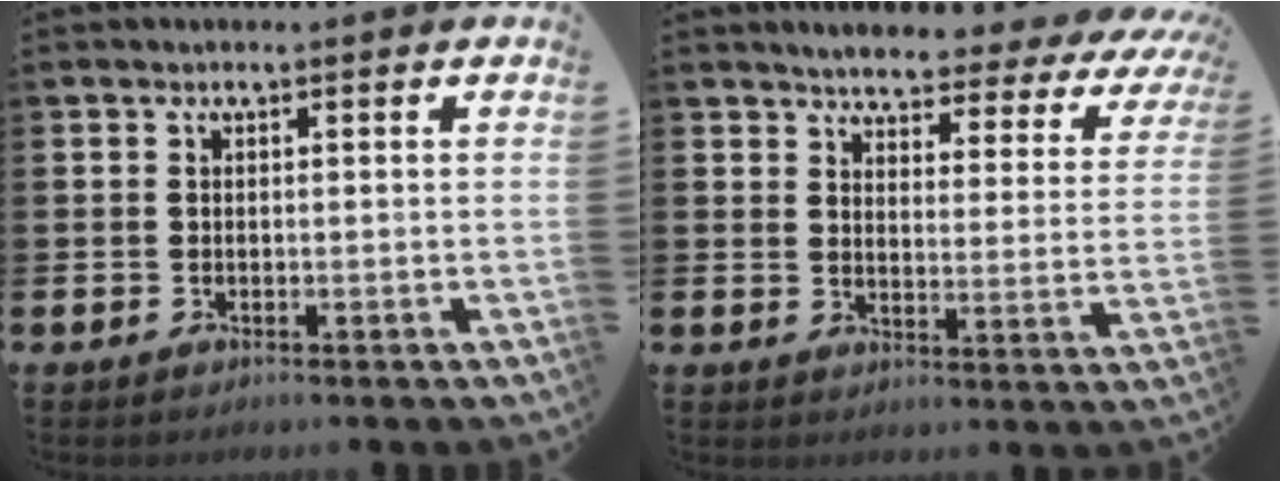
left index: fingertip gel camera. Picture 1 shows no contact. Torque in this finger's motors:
{"motor_torque": [1.08, -1.06, 0.52, 0.12]}